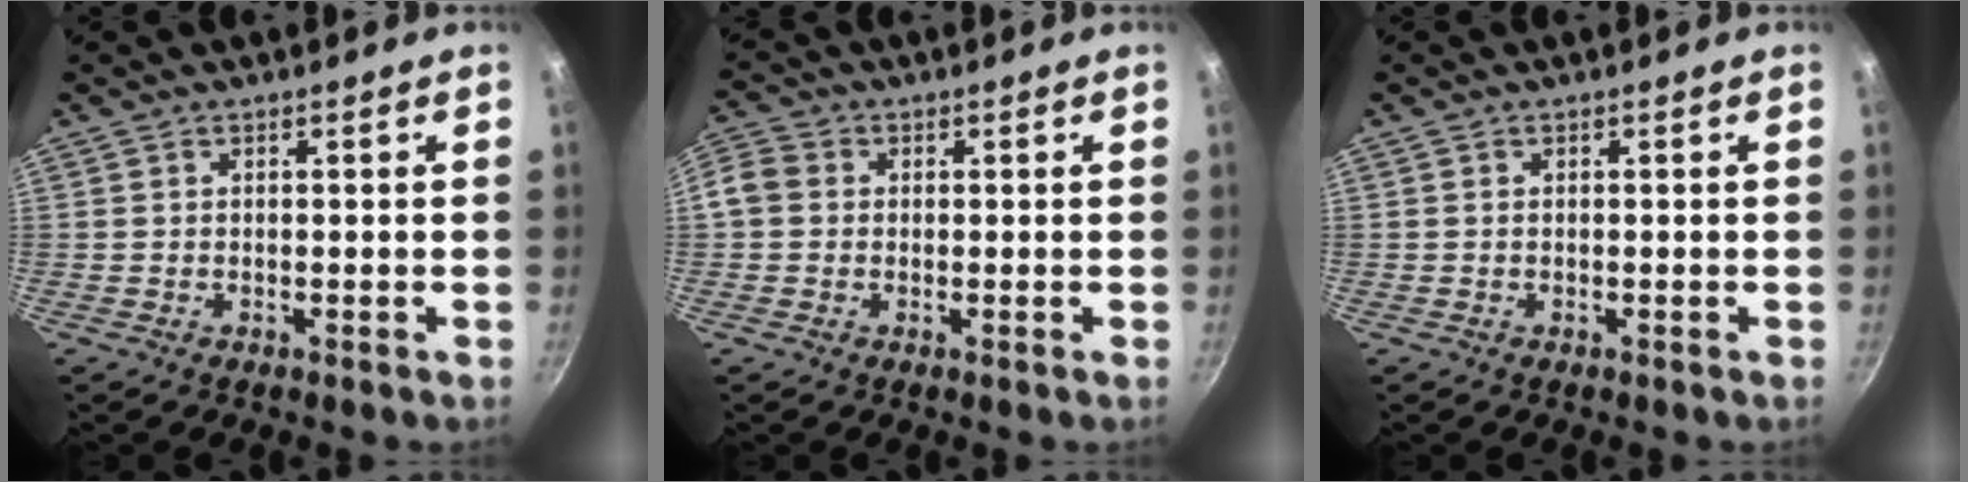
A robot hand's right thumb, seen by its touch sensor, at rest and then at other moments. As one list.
[{"total": 7.3, "force": [0.4, 6.4, 3.5], "torque": [-0.081, 0.019, -0.009]}, {"total": 0.0}]